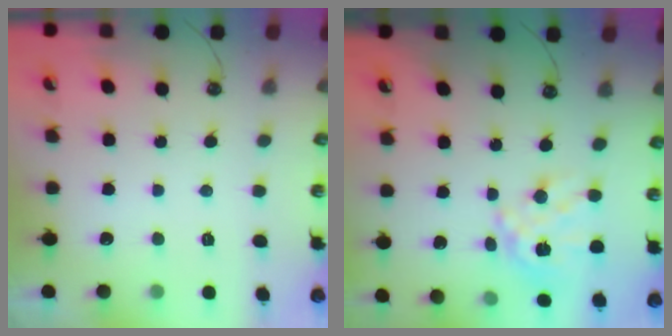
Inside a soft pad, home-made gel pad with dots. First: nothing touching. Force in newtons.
{"total": 14.6, "press": 14.6, "slide": 1.4}